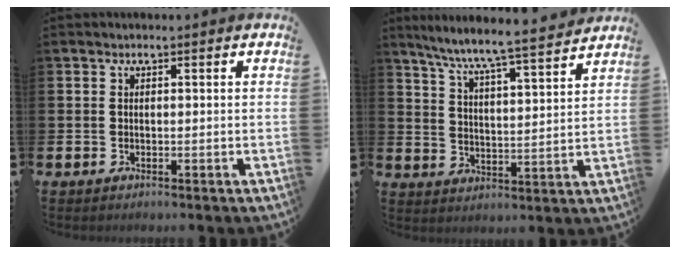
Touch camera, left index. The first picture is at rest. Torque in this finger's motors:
{"motor_torque": [1.02, -1.12, 0.33, 0.21]}